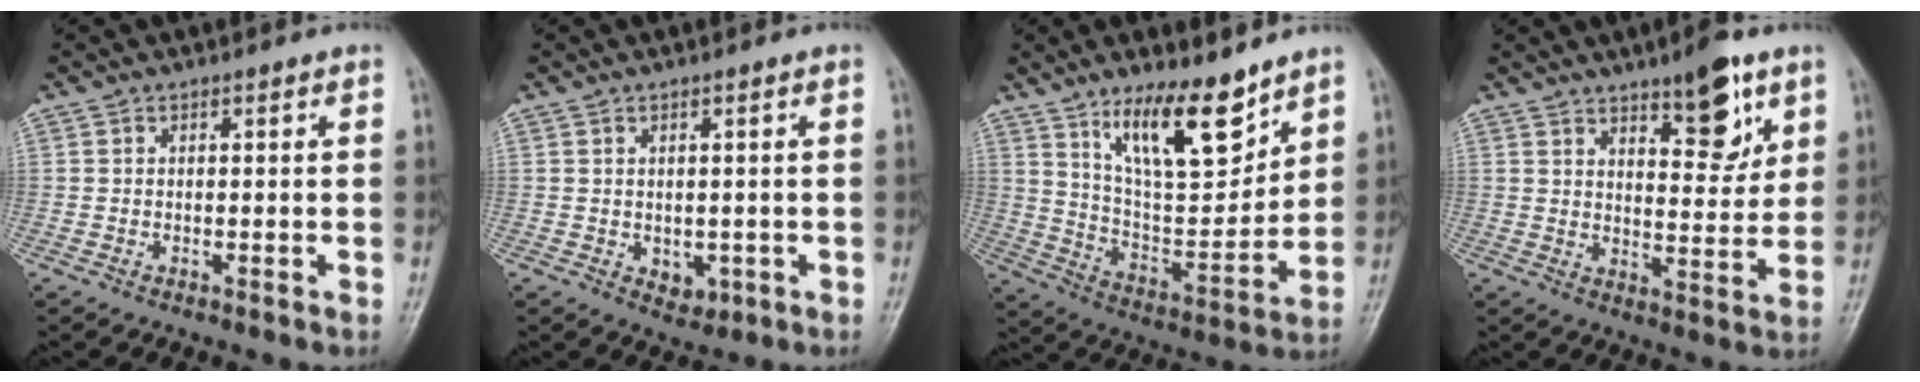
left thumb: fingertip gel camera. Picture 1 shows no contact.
{"total": 3.1, "force": [-0.5, 2.1, 2.2], "torque": [-0.016, -0.002, 0.003]}
{"total": 15.7, "force": [10.6, 5.2, 10.3], "torque": [-0.137, -0.075, 0.198]}
{"total": 11.0, "force": [6.5, 4.1, 7.9], "torque": [-0.086, -0.040, 0.099]}